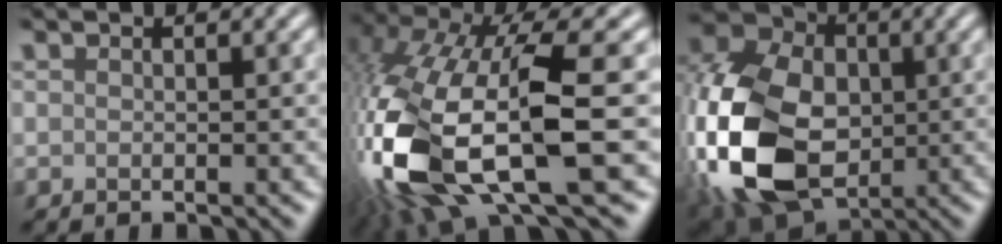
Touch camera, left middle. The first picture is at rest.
{"total": 16.5, "force": [-4.2, 6.4, 14.6], "torque": [-0.341, -0.043, -0.059]}
{"total": 17.1, "force": [-2.9, 12.1, 11.8], "torque": [-0.264, -0.030, -0.052]}